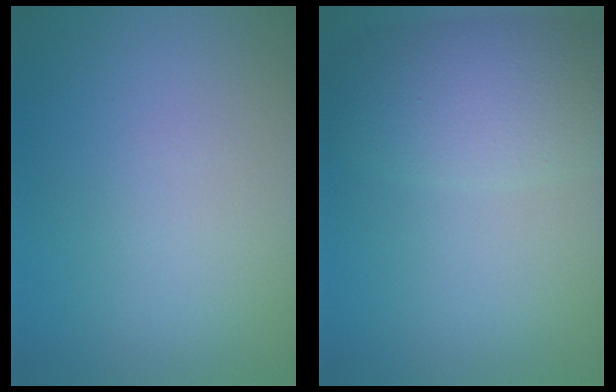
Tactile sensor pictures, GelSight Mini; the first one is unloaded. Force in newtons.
{"total": 4.4, "press": 4.4, "slide": 0.3}